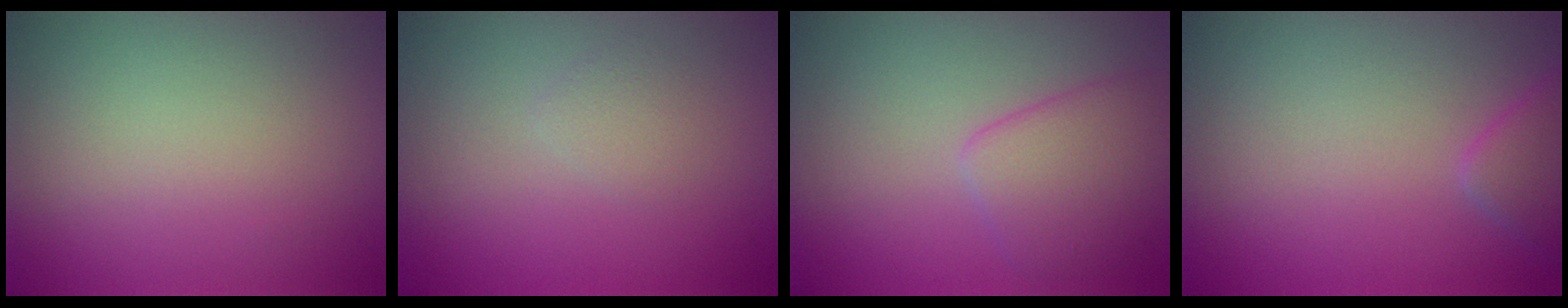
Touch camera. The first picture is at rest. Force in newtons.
{"total": 0.9, "press": 0.9, "slide": 0.1}
{"total": 3.5, "press": 3.5, "slide": 0.1}
{"total": 2.3, "press": 2.2, "slide": 0.2}